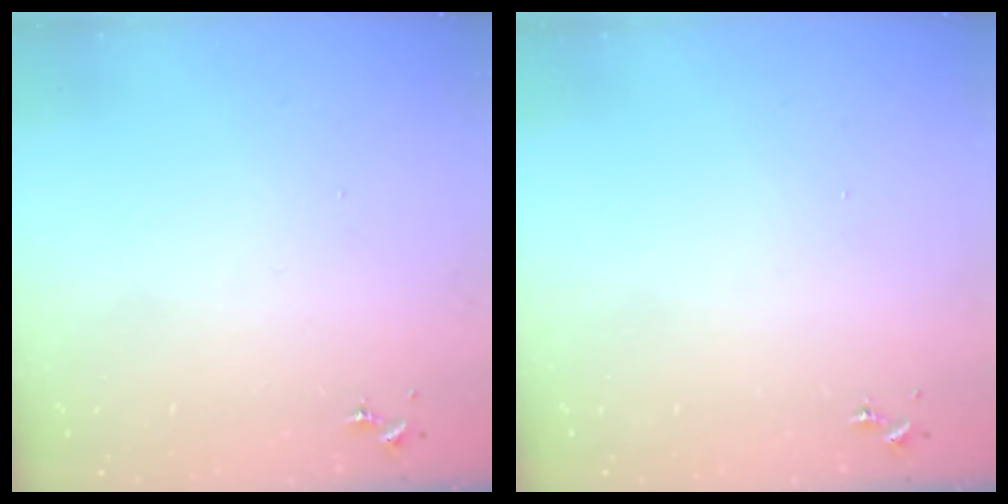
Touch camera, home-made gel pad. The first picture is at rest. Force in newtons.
{"total": 0.0}